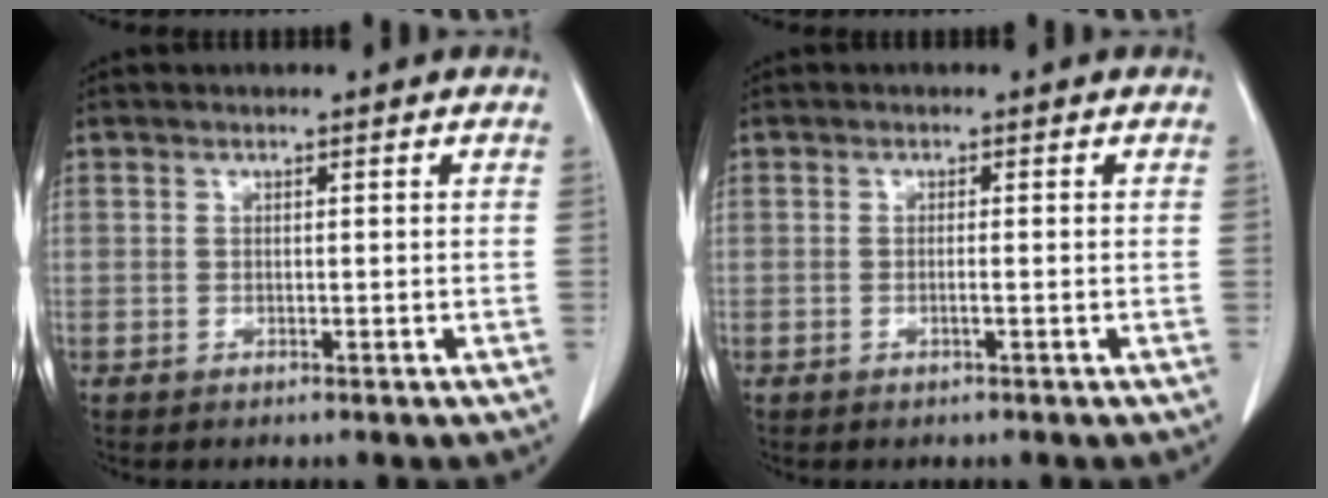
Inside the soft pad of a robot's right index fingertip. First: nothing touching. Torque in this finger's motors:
{"motor_torque": [-0.08, -0.07, -0.05, -0.01]}